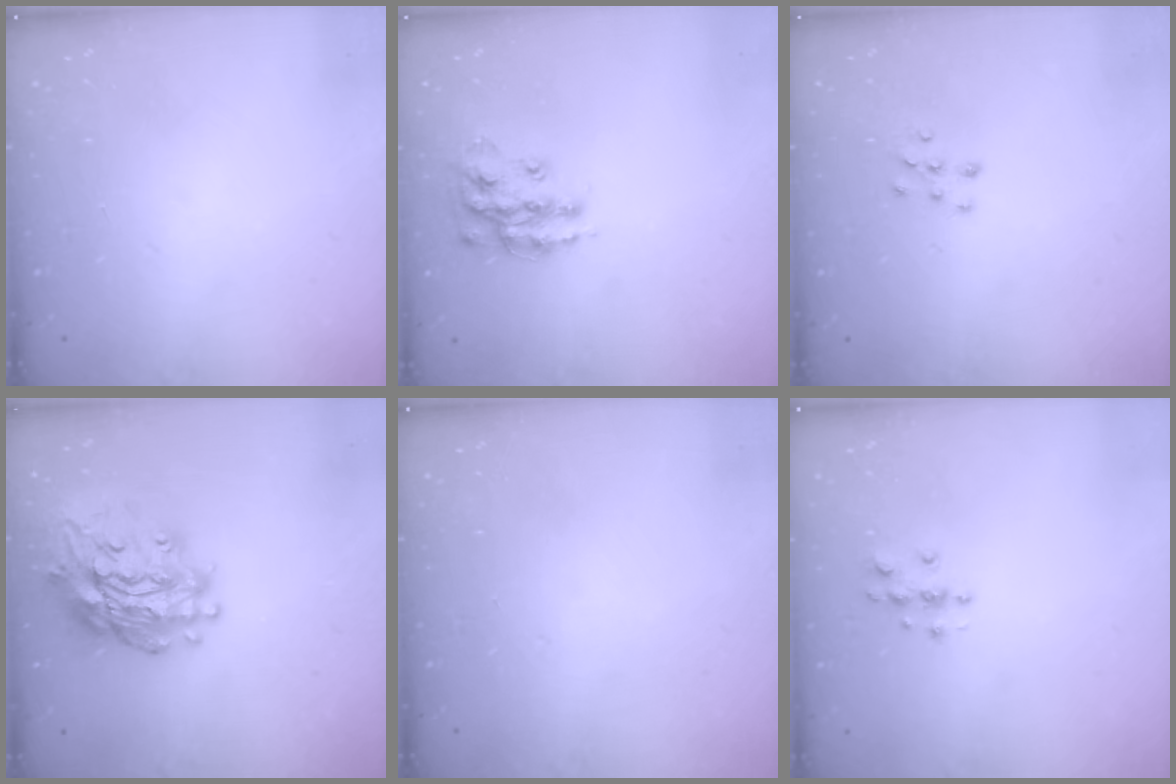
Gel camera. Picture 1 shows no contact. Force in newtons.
{"total": 13.7, "press": 13.7, "slide": 0.9}
{"total": 6.8, "press": 6.8, "slide": 0.4}
{"total": 20.7, "press": 20.6, "slide": 1.9}
{"total": 0.0}
{"total": 4.0, "press": 4.0, "slide": 0.5}